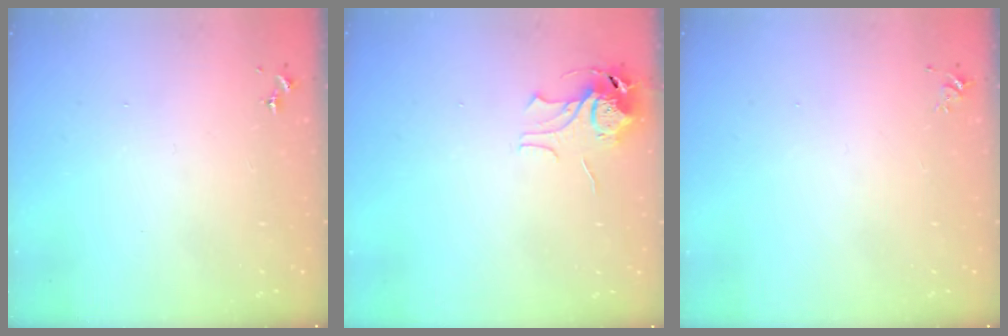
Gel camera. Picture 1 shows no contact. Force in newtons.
{"total": 8.0, "press": 8.0, "slide": 0.5}
{"total": 4.1, "press": 4.1, "slide": 0.6}